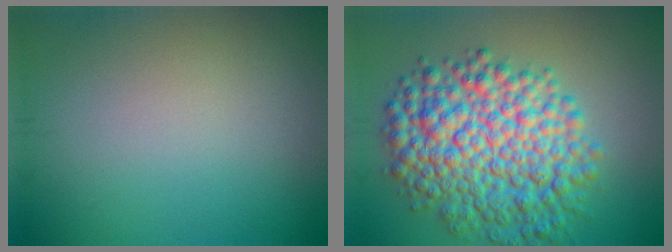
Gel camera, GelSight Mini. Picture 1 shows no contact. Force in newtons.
{"total": 10.2, "press": 10.2, "slide": 0.1}